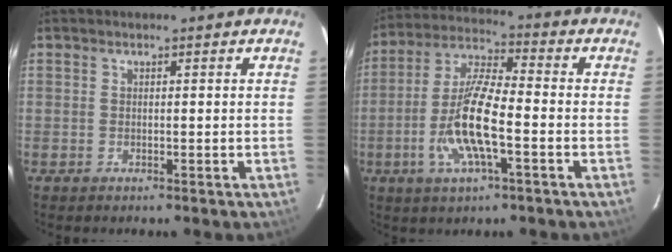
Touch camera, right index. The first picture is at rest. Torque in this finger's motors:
{"motor_torque": [1.41, -0.73, 0.84, 0.21]}